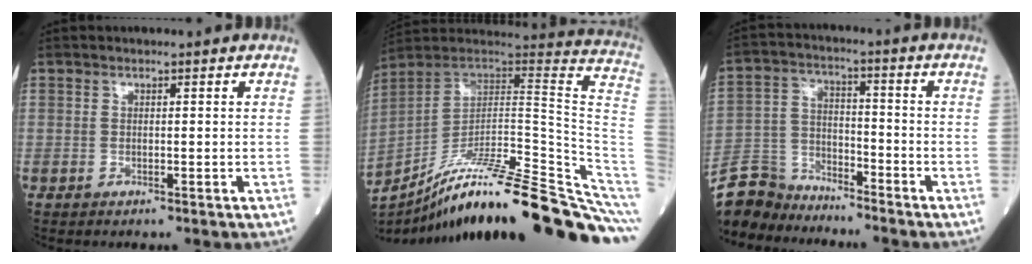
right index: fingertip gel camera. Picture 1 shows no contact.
{"total": 32.2, "force": [-25.2, 1.0, 19.9], "torque": [-0.177, -0.007, -0.366]}
{"total": 9.8, "force": [-9.3, 3.2, 0.3], "torque": [-0.015, 0.013, -0.184]}